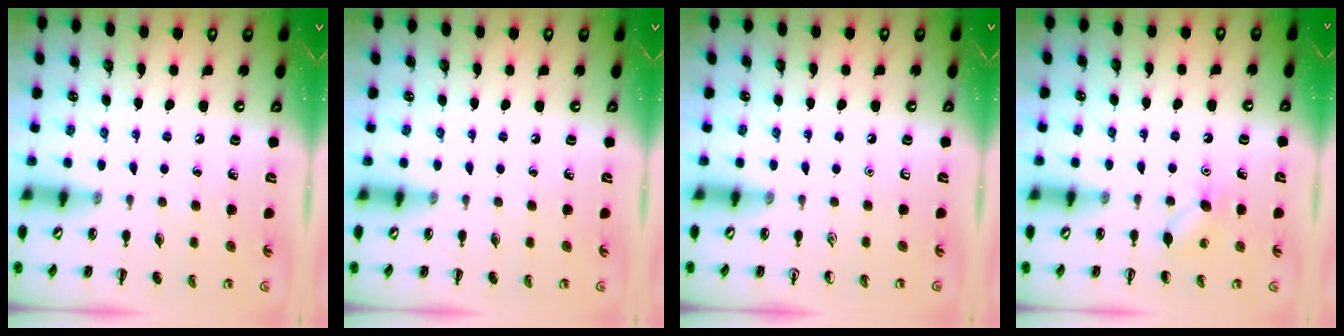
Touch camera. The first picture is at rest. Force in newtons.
{"total": 0.0}
{"total": 0.0}
{"total": 5.5, "press": 5.3, "slide": 1.5}